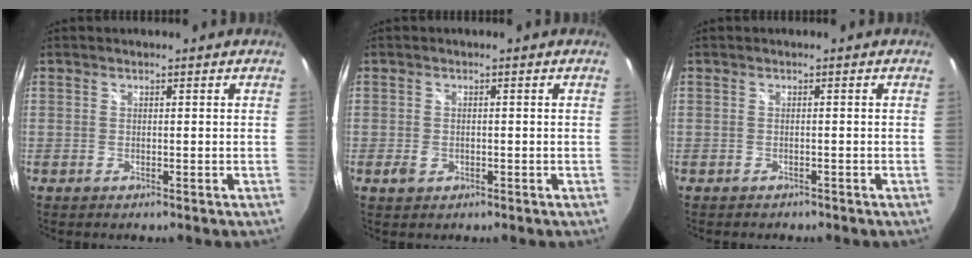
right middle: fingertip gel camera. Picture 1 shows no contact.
{"total": 2.2, "force": [-0.8, 1.7, 1.2], "torque": [-0.022, -0.002, -0.013]}
{"total": 1.1, "force": [-1.0, -0.1, 0.2], "torque": [-0.006, -0.006, -0.016]}